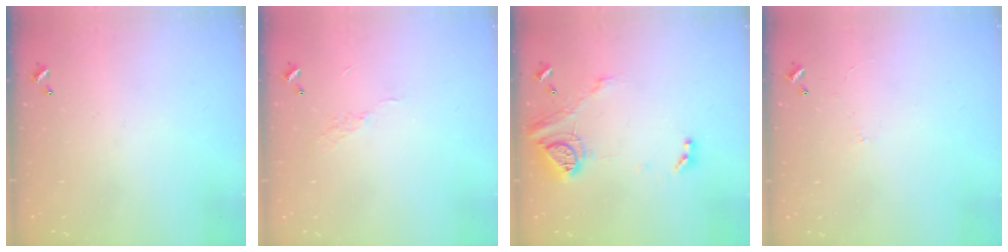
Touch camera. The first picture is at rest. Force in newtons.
{"total": 5.6, "press": 5.6, "slide": 0.7}
{"total": 14.1, "press": 14.0, "slide": 1.6}
{"total": 1.8, "press": 1.7, "slide": 0.4}